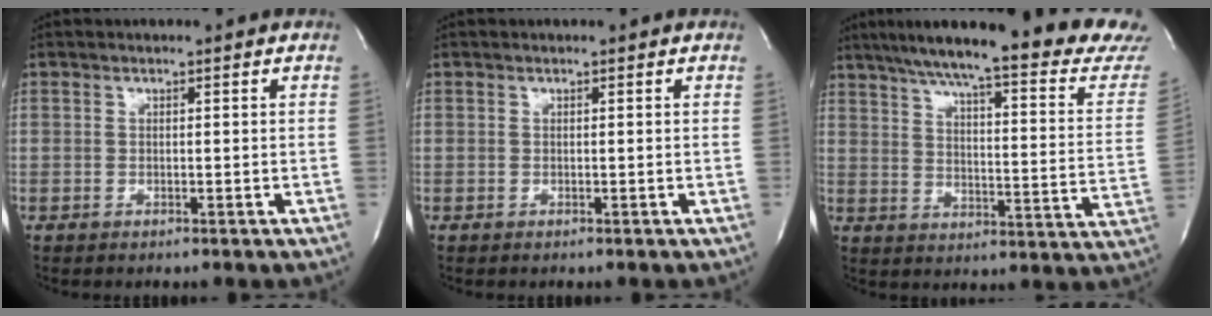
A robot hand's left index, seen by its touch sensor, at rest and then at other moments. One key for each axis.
{"total": 0.0}
{"total": 28.0, "fx": 24.5, "fy": 1.4, "fz": 13.4, "tx": -0.208, "ty": -0.076, "tz": 0.305}